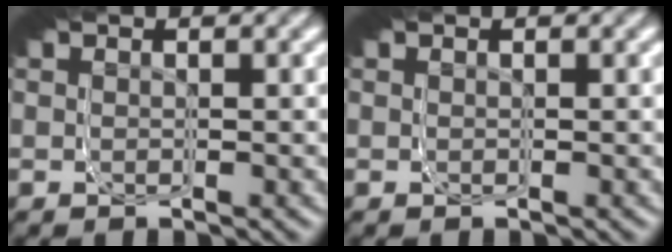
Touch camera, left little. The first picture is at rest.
{"total": 0.0}